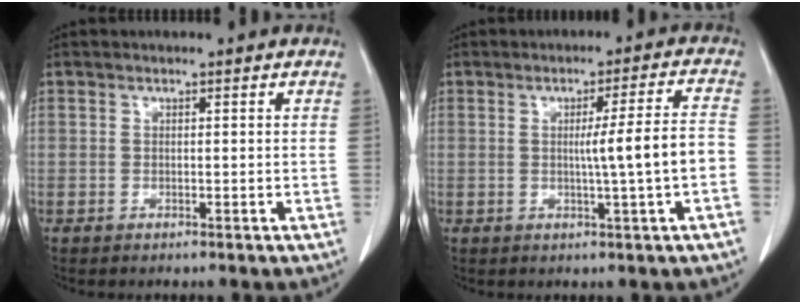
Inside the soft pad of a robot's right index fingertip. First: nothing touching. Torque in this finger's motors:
{"motor_torque": [0.94, -0.28, 0.45, 0.08]}